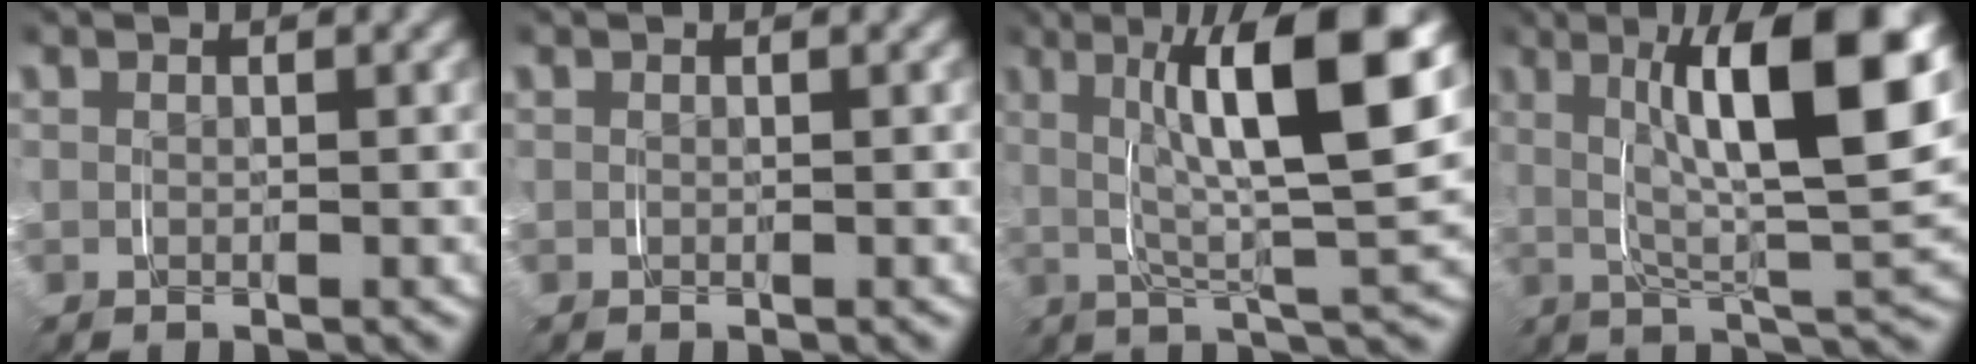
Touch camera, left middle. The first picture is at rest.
{"total": 0.0}
{"total": 8.8, "force": [3.5, 0.1, 8.0], "torque": [-0.087, 0.032, 0.042]}
{"total": 9.9, "force": [4.0, 0.8, 9.0], "torque": [-0.103, 0.031, 0.051]}